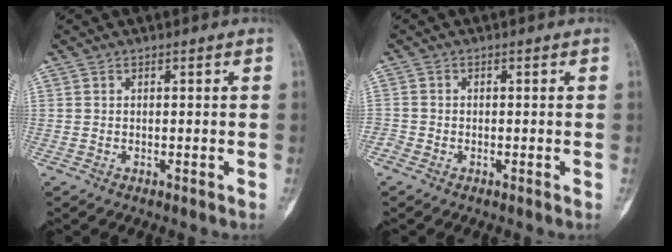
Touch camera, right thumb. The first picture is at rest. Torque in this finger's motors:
{"motor_torque": [-0.20, 0.11, -0.15, -0.08, -0.02]}